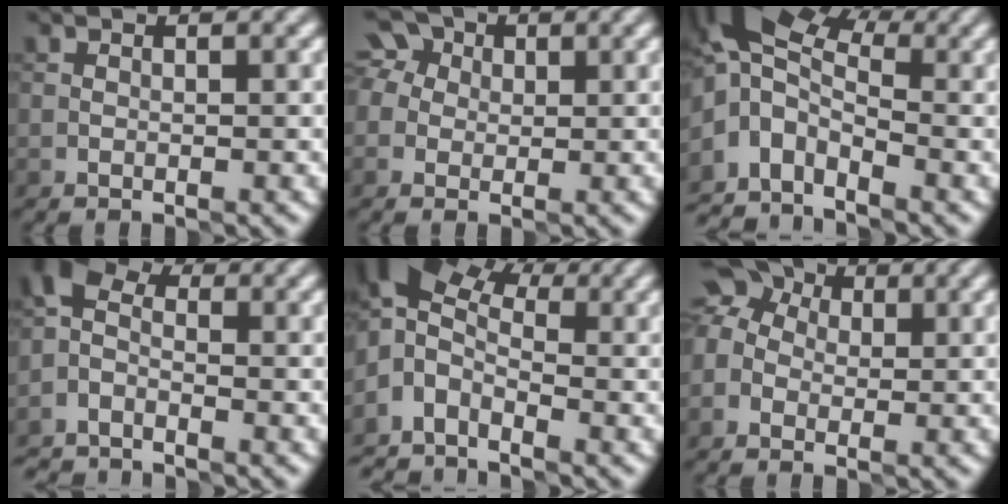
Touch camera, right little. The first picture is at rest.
{"total": 4.9, "force": [1.8, 3.9, 2.4], "torque": [-0.035, 0.029, -0.001]}
{"total": 7.0, "force": [-1.2, 4.3, 5.4], "torque": [-0.104, 0.006, -0.043]}
{"total": 3.9, "force": [-2.8, 2.0, 1.7], "torque": [-0.040, -0.001, -0.070]}
{"total": 5.6, "force": [-1.1, 3.7, 4.1], "torque": [-0.081, 0.012, -0.042]}
{"total": 7.5, "force": [1.6, 6.0, 4.3], "torque": [-0.074, 0.035, -0.014]}